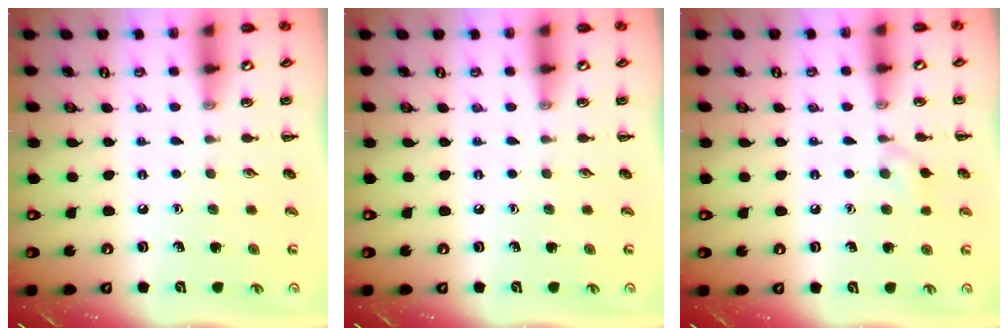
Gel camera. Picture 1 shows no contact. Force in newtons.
{"total": 0.0}
{"total": 5.2, "press": 4.8, "slide": 1.9}